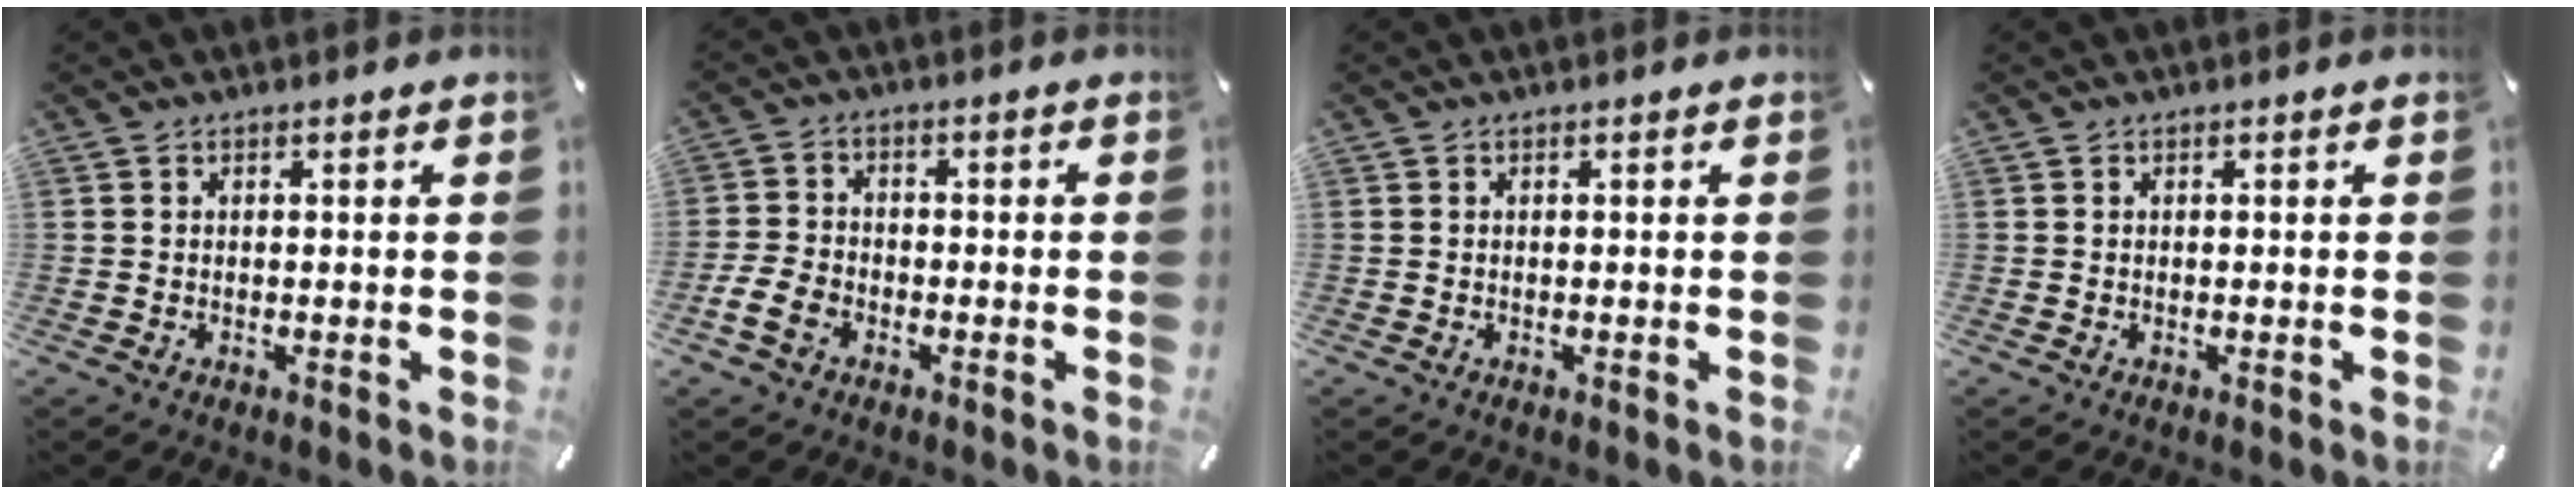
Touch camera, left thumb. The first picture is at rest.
{"total": 6.0, "force": [-2.9, 4.3, 3.0], "torque": [-0.066, 0.013, -0.054]}
{"total": 0.0}
{"total": 0.0}